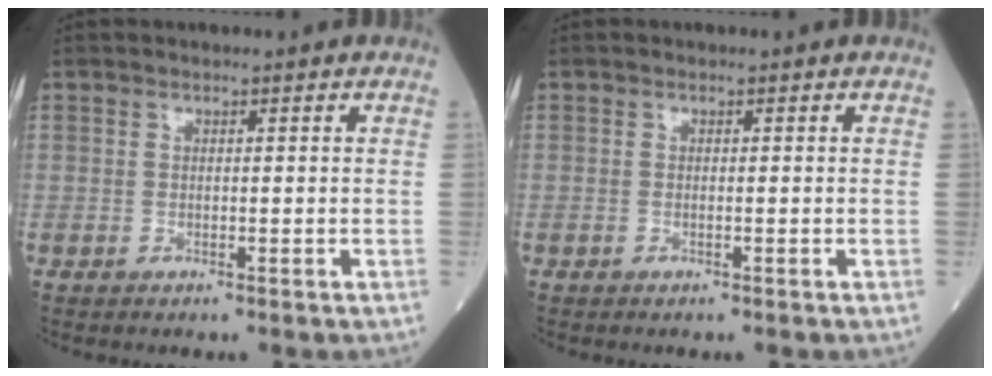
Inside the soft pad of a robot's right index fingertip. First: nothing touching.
{"total": 0.0}